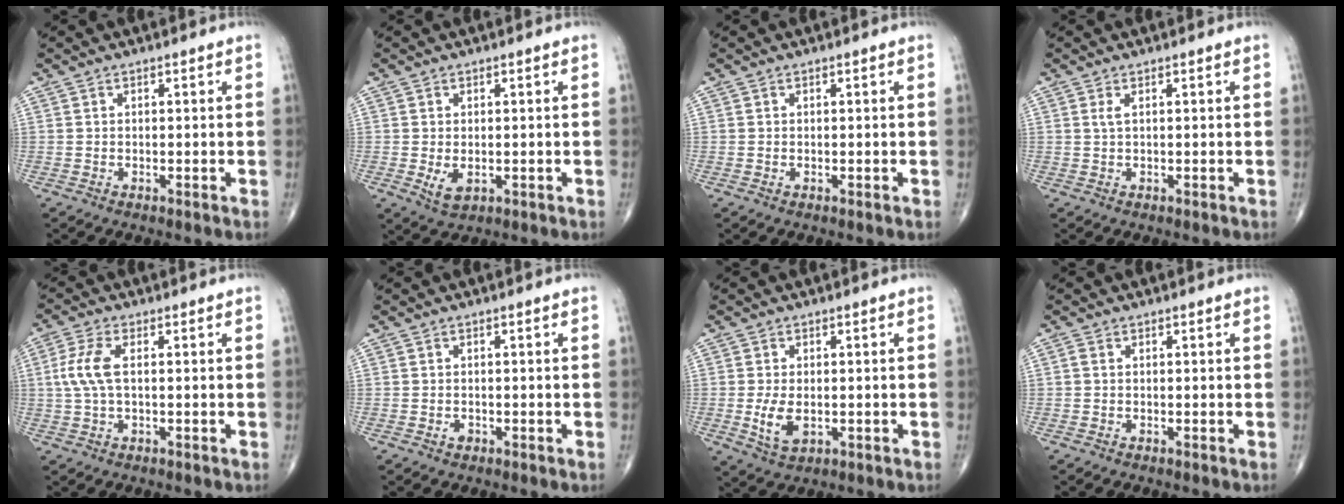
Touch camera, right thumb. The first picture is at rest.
{"total": 3.2, "force": [-0.4, 1.9, 2.5], "torque": [-0.040, -0.008, 0.000]}
{"total": 0.0}
{"total": 1.0, "force": [0.3, 0.2, 0.9], "torque": [-0.029, 0.005, 0.009]}
{"total": 5.9, "force": [0.6, 2.6, 5.3], "torque": [-0.138, 0.011, 0.008]}
{"total": 0.8, "force": [-0.4, 0.6, 0.4], "torque": [-0.001, 0.003, -0.005]}
{"total": 5.3, "force": [-0.7, 3.0, 4.3], "torque": [-0.080, -0.009, -0.008]}
{"total": 0.6, "force": [0.0, 0.4, 0.4], "torque": [-0.010, -0.001, -0.003]}